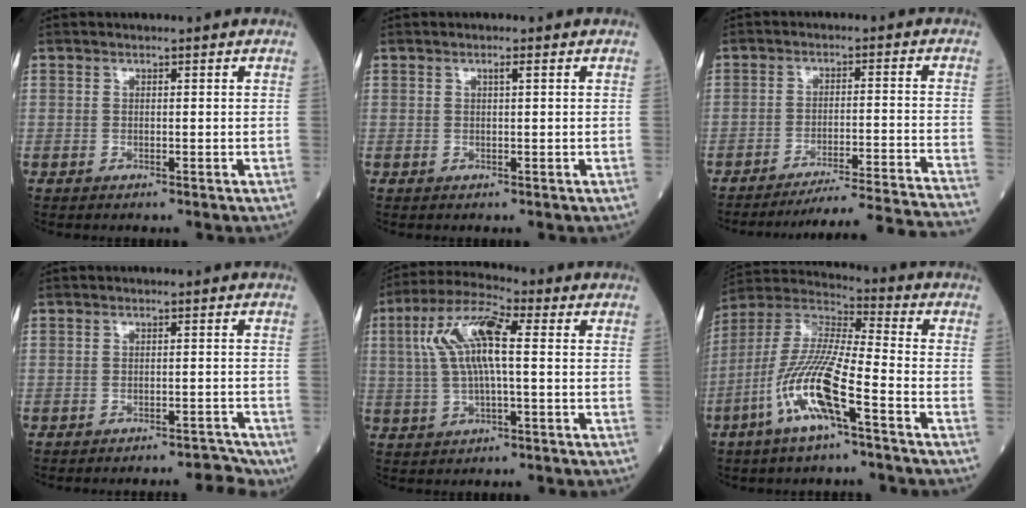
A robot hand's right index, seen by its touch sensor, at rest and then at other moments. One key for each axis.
{"total": 0.8, "fx": 0.3, "fy": 0.0, "fz": 0.7, "tx": -0.015, "ty": 0.001, "tz": 0.006}
{"total": 20.6, "fx": -19.7, "fy": -3.2, "fz": 5.3, "tx": -0.034, "ty": -0.035, "tz": -0.261}
{"total": 4.8, "fx": -4.7, "fy": 1.0, "fz": 0.8, "tx": 0.004, "ty": 0.009, "tz": -0.055}
{"total": 10.3, "fx": 1.6, "fy": 2.3, "fz": 10.0, "tx": -0.210, "ty": 0.024, "tz": 0.028}
{"total": 13.7, "fx": -6.0, "fy": 1.6, "fz": 12.3, "tx": -0.261, "ty": -0.006, "tz": -0.120}